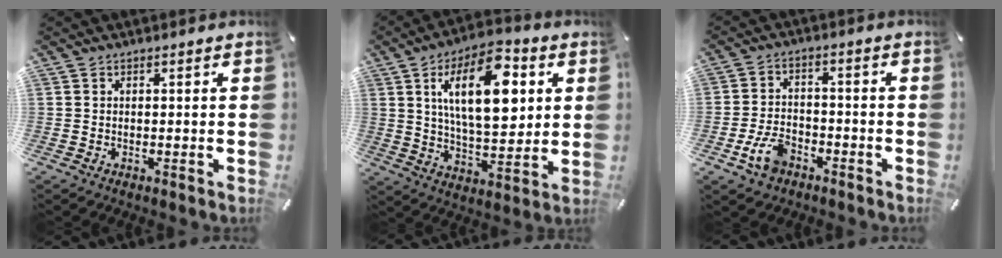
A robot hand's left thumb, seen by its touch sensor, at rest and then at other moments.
{"total": 19.1, "force": [6.6, 9.3, 15.3], "torque": [-0.254, -0.007, 0.102]}
{"total": 7.5, "force": [-4.1, 4.8, 4.2], "torque": [-0.093, 0.016, -0.075]}